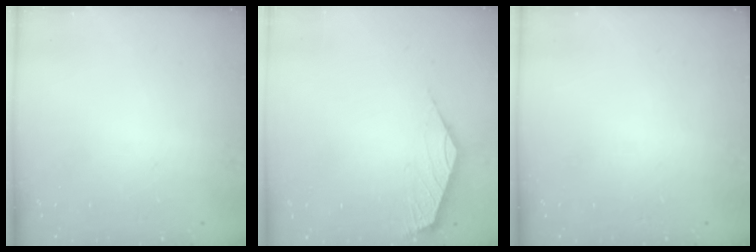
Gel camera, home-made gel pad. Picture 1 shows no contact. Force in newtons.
{"total": 2.5, "press": 2.5, "slide": 0.6}
{"total": 0.0}